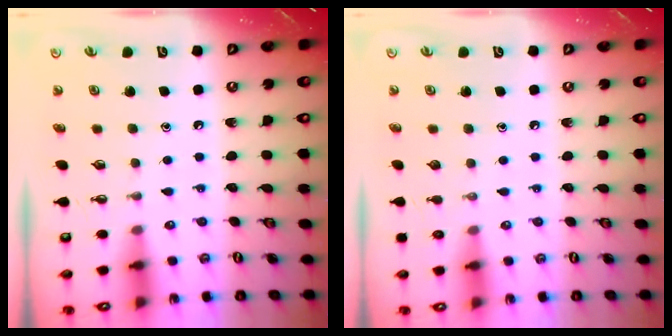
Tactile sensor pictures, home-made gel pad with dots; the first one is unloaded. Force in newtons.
{"total": 0.0}